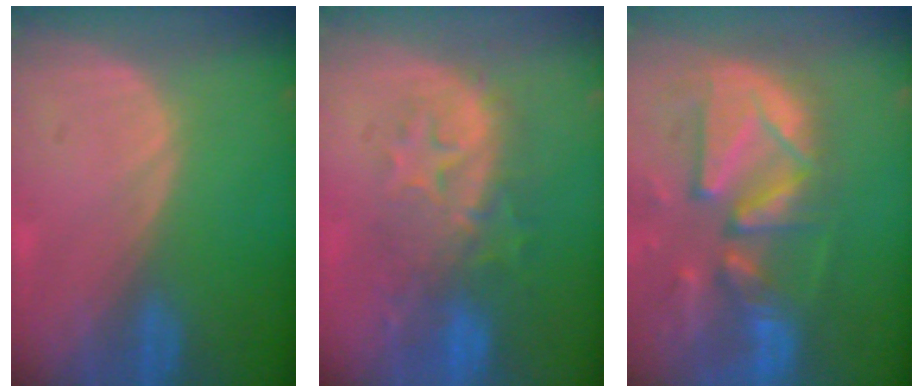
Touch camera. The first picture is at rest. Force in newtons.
{"total": 9.4, "press": 8.7, "slide": 3.5}
{"total": 13.3, "press": 11.4, "slide": 6.8}